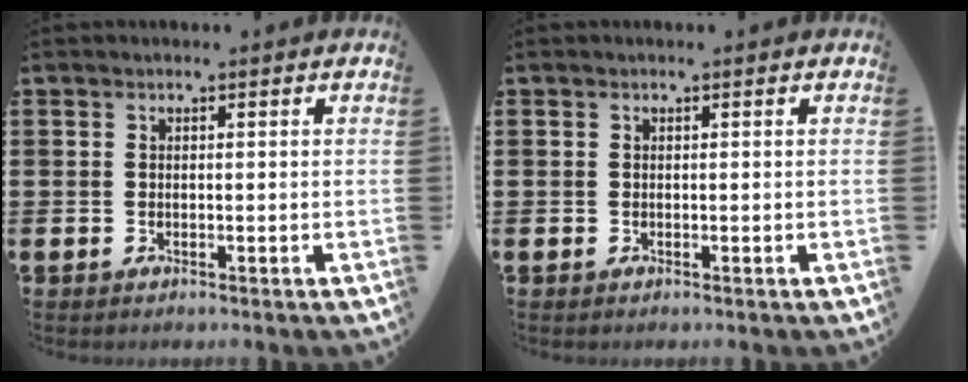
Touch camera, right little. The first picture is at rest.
{"total": 0.0}